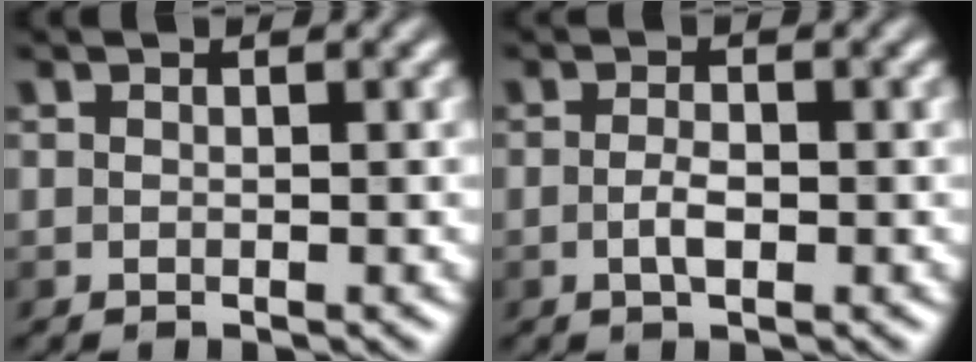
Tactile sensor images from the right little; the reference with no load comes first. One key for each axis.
{"total": 1.5, "fx": -0.6, "fy": 0.5, "fz": 1.3, "tx": -0.028, "ty": 0.003, "tz": -0.011}